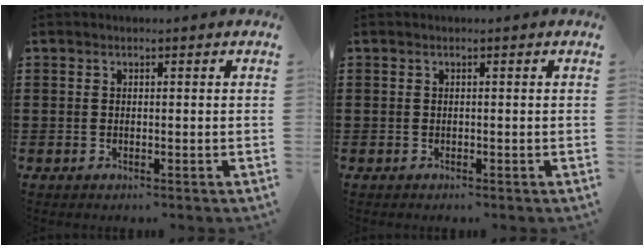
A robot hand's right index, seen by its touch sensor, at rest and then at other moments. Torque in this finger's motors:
{"motor_torque": [-0.47, 0.72, -0.13, -0.02]}